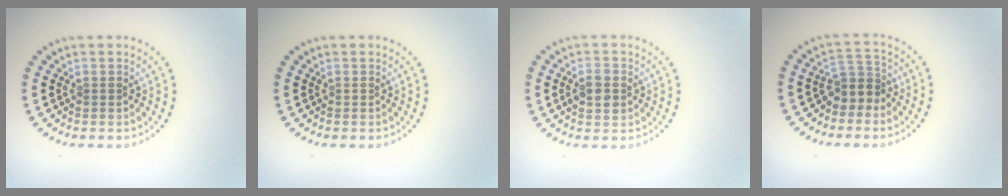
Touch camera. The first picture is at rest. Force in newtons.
{"total": 0.0}
{"total": 2.7, "press": 2.7, "slide": 0.1}
{"total": 2.8, "press": 2.2, "slide": 1.8}